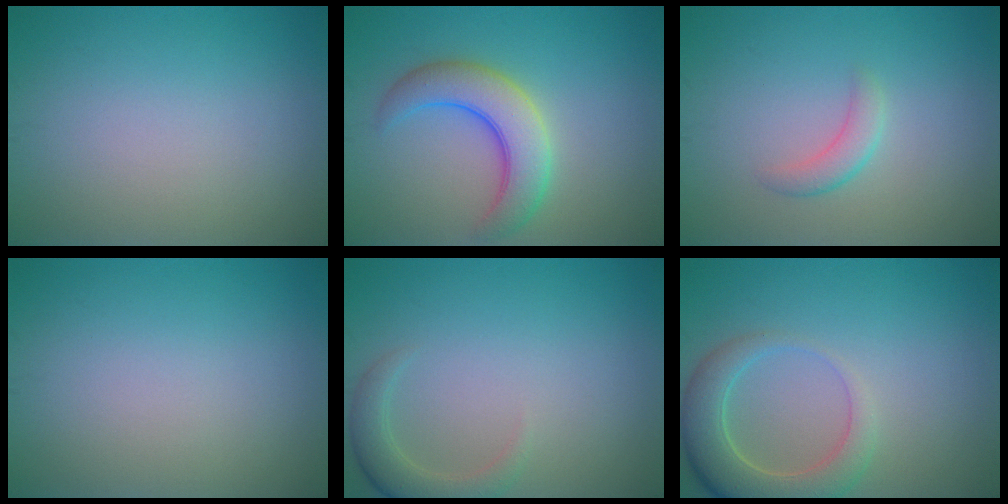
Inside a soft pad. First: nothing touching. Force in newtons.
{"total": 5.7, "press": 5.7, "slide": 0.3}
{"total": 1.8, "press": 1.8, "slide": 0.1}
{"total": 0.0}
{"total": 2.7, "press": 2.6, "slide": 0.5}
{"total": 5.2, "press": 5.1, "slide": 0.7}